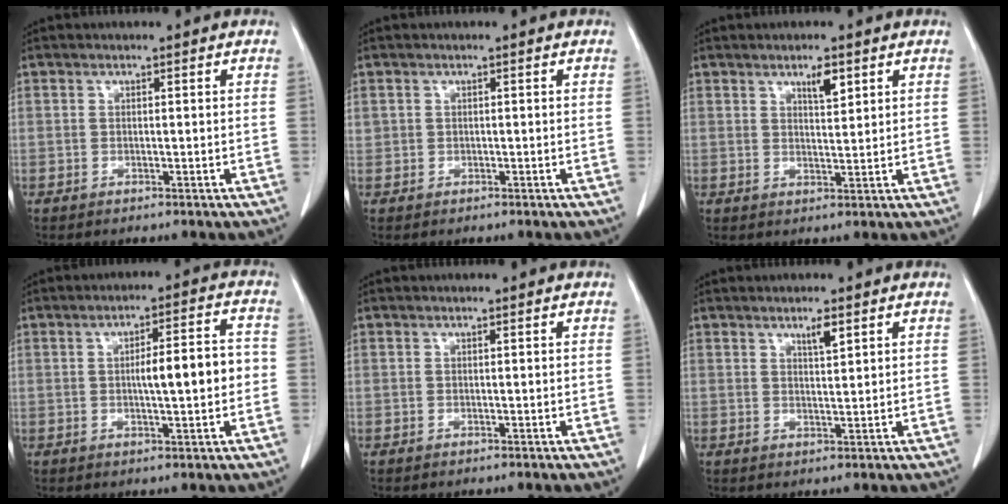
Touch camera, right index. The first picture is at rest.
{"total": 0.8, "force": [0.3, 0.7, 0.1], "torque": [0.007, 0.007, 0.003]}
{"total": 3.4, "force": [2.1, 0.8, 2.6], "torque": [-0.044, -0.004, 0.036]}
{"total": 7.8, "force": [-0.3, 1.3, 7.7], "torque": [-0.115, 0.016, -0.002]}
{"total": 0.0}
{"total": 2.6, "force": [1.7, 0.3, 1.9], "torque": [-0.035, -0.004, 0.030]}